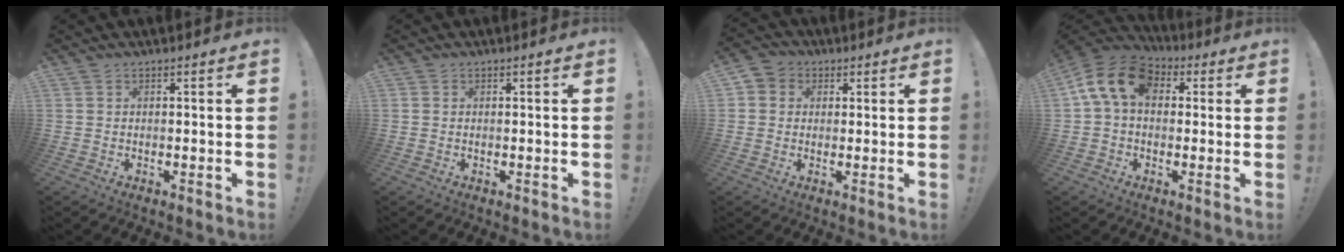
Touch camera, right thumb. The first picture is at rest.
{"total": 0.0}
{"total": 4.2, "force": [0.2, 4.0, 1.2], "torque": [-0.016, 0.007, 0.005]}
{"total": 13.7, "force": [3.4, 9.1, 9.7], "torque": [-0.188, 0.010, 0.065]}